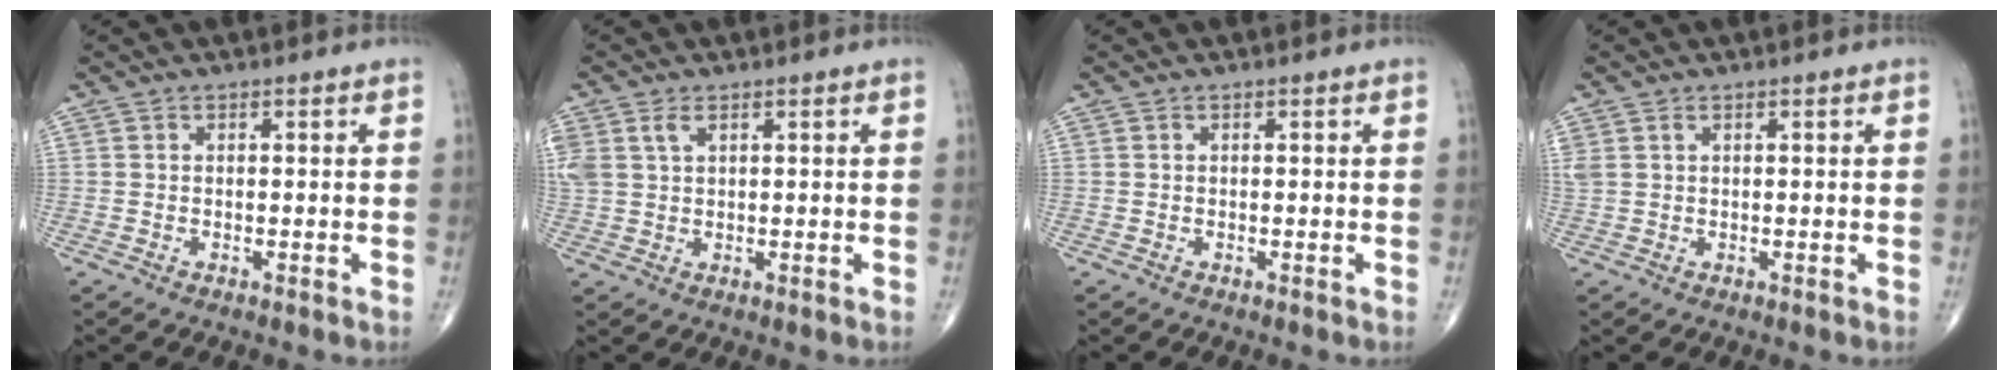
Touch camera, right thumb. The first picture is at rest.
{"total": 5.2, "force": [2.2, 3.1, 3.5], "torque": [-0.095, 0.012, 0.054]}
{"total": 0.0}
{"total": 1.7, "force": [0.9, 1.0, 1.1], "torque": [-0.037, 0.016, 0.028]}